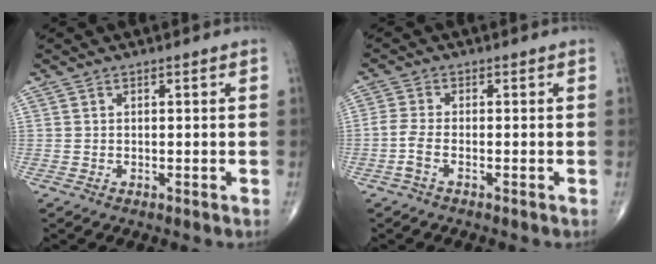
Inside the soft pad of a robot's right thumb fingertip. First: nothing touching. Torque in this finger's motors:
{"motor_torque": [-0.10, 0.33, 0.79, -0.35, 0.25]}